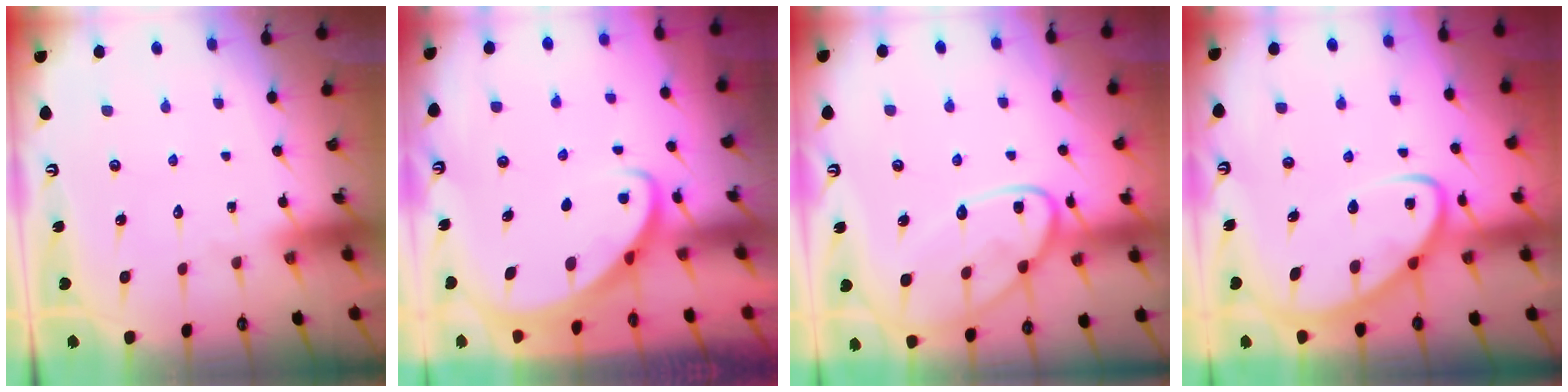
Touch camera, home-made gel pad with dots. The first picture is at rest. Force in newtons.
{"total": 2.6, "press": 2.5, "slide": 0.3}
{"total": 14.9, "press": 14.8, "slide": 1.5}
{"total": 5.3, "press": 5.3, "slide": 0.7}